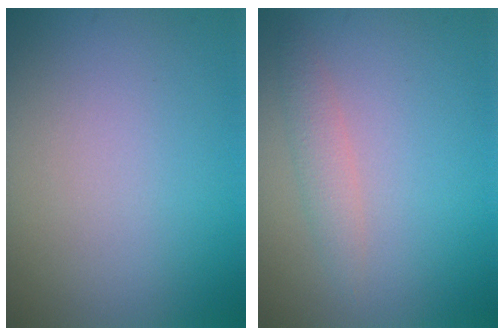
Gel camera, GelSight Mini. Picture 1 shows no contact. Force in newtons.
{"total": 1.7, "press": 1.7, "slide": 0.1}